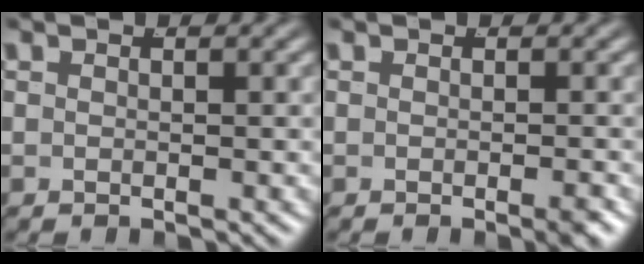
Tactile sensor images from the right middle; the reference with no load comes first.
{"total": 0.8, "force": [-0.5, -0.2, 0.6], "torque": [-0.007, 0.003, -0.011]}